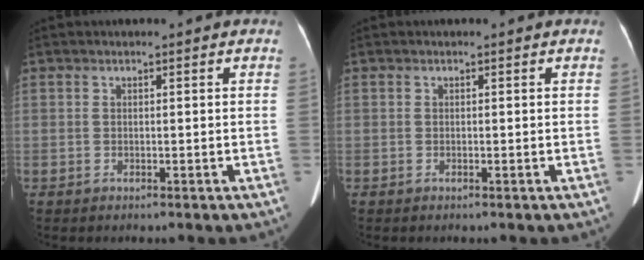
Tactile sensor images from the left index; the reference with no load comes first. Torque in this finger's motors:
{"motor_torque": [0.00, 0.00, 0.00, 0.00]}